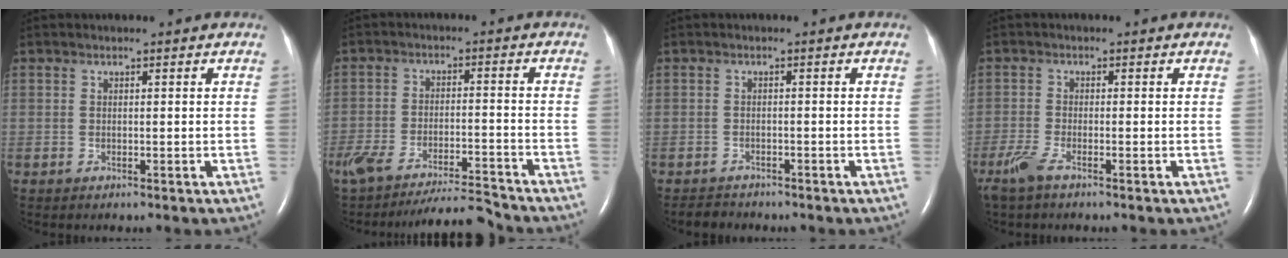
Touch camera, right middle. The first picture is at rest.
{"total": 11.7, "force": [-11.0, 0.6, 4.0], "torque": [-0.074, -0.003, -0.179]}
{"total": 2.1, "force": [-2.0, 0.8, -0.1], "torque": [-0.007, -0.004, -0.031]}
{"total": 3.1, "force": [-2.2, 0.4, 2.2], "torque": [-0.059, -0.007, -0.051]}